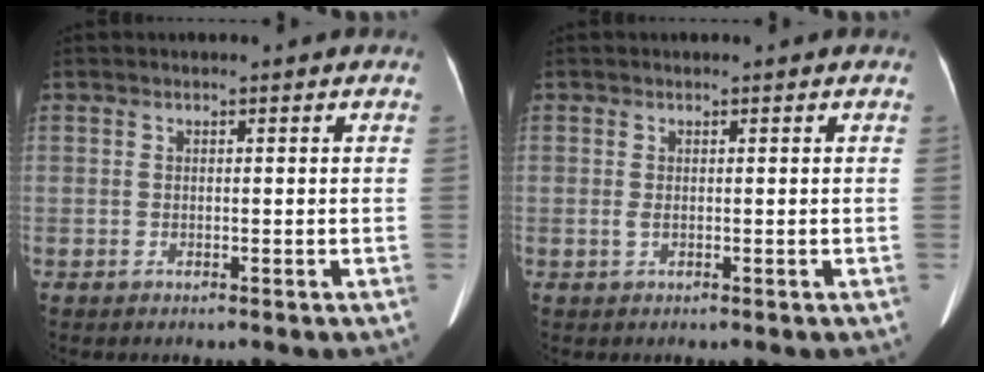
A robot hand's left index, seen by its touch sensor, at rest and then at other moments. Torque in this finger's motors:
{"motor_torque": [0.25, -0.02, 0.11, 0.02]}